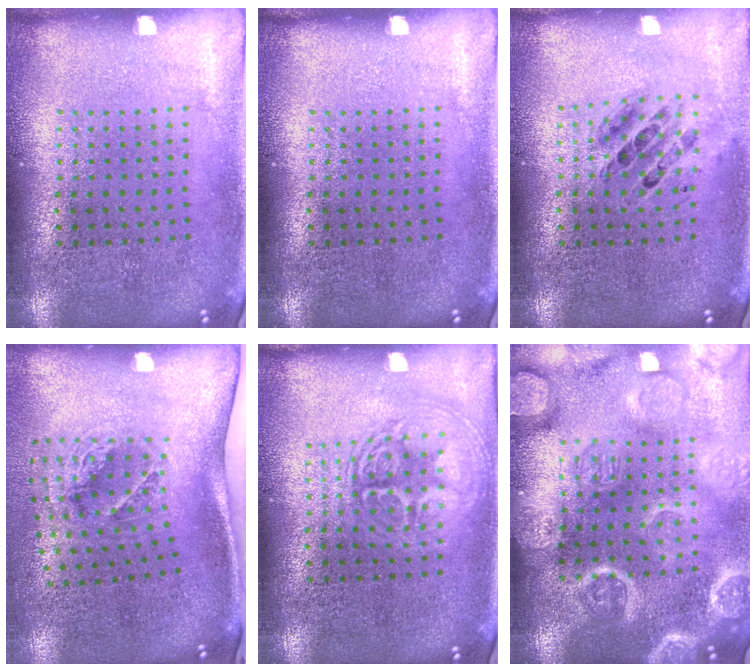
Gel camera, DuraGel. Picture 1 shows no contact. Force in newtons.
{"total": 0.0}
{"total": 0.7, "press": 0.7, "slide": 0.1}
{"total": 1.9, "press": 1.2, "slide": 1.4}
{"total": 2.6, "press": 2.6, "slide": 0.2}
{"total": 4.5, "press": 4.5, "slide": 0.6}